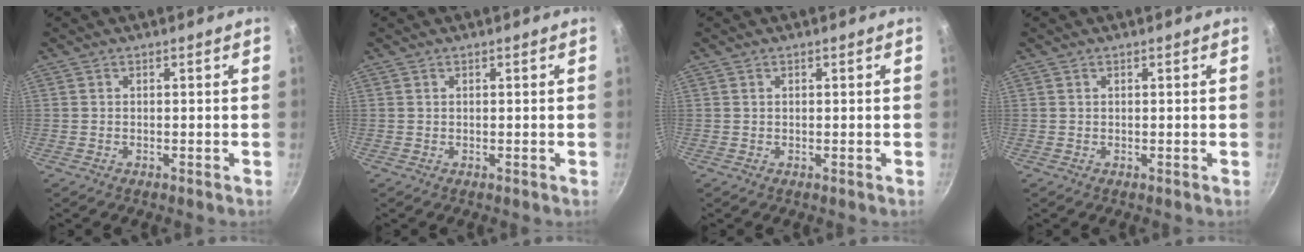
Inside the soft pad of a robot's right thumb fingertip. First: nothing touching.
{"total": 0.0}
{"total": 0.0}
{"total": 0.0}